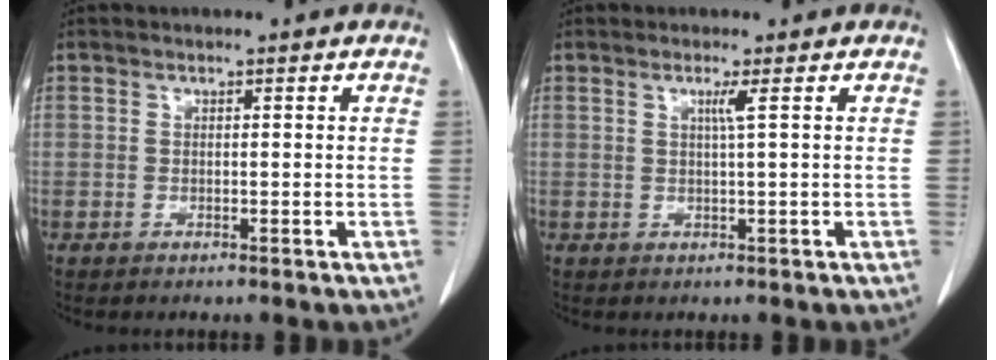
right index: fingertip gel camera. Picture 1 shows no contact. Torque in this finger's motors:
{"motor_torque": [0.20, 0.19, 0.03, 0.01]}